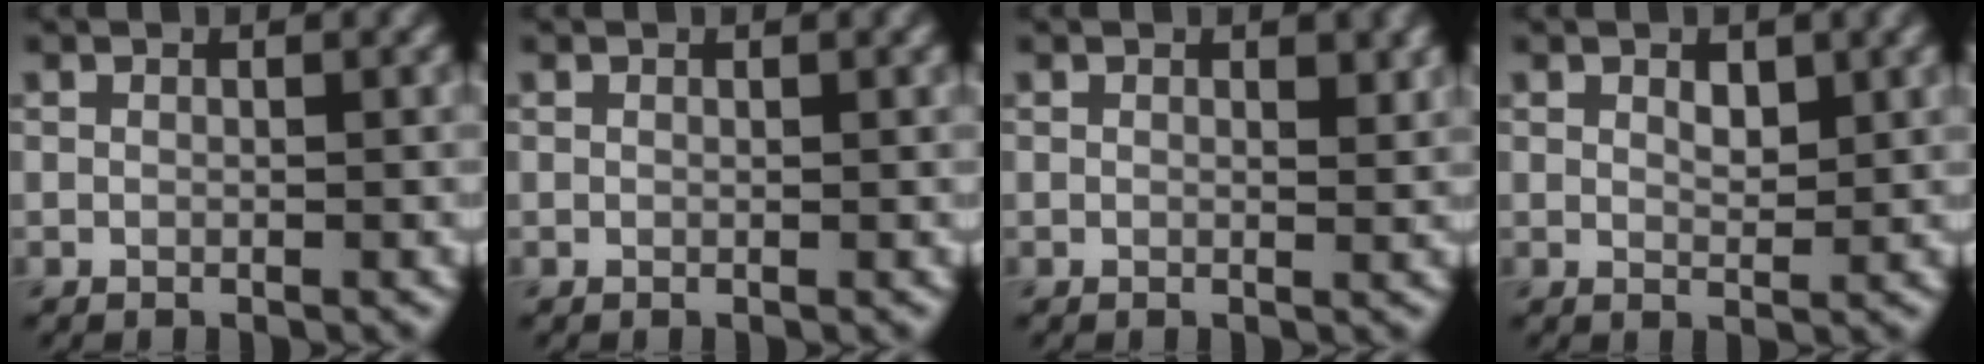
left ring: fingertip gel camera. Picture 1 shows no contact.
{"total": 0.0}
{"total": 1.1, "force": [0.6, 0.4, 0.8], "torque": [-0.008, -0.003, 0.011]}
{"total": 1.9, "force": [0.9, 0.9, 1.3], "torque": [-0.020, -0.003, 0.019]}